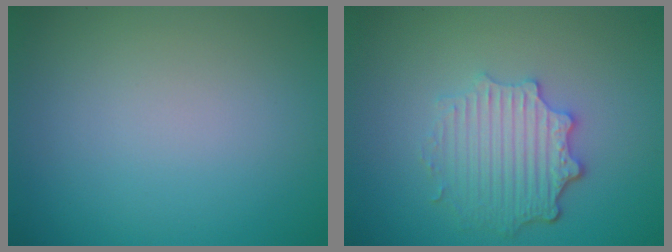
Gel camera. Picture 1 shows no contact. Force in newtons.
{"total": 4.5, "press": 3.6, "slide": 2.7}